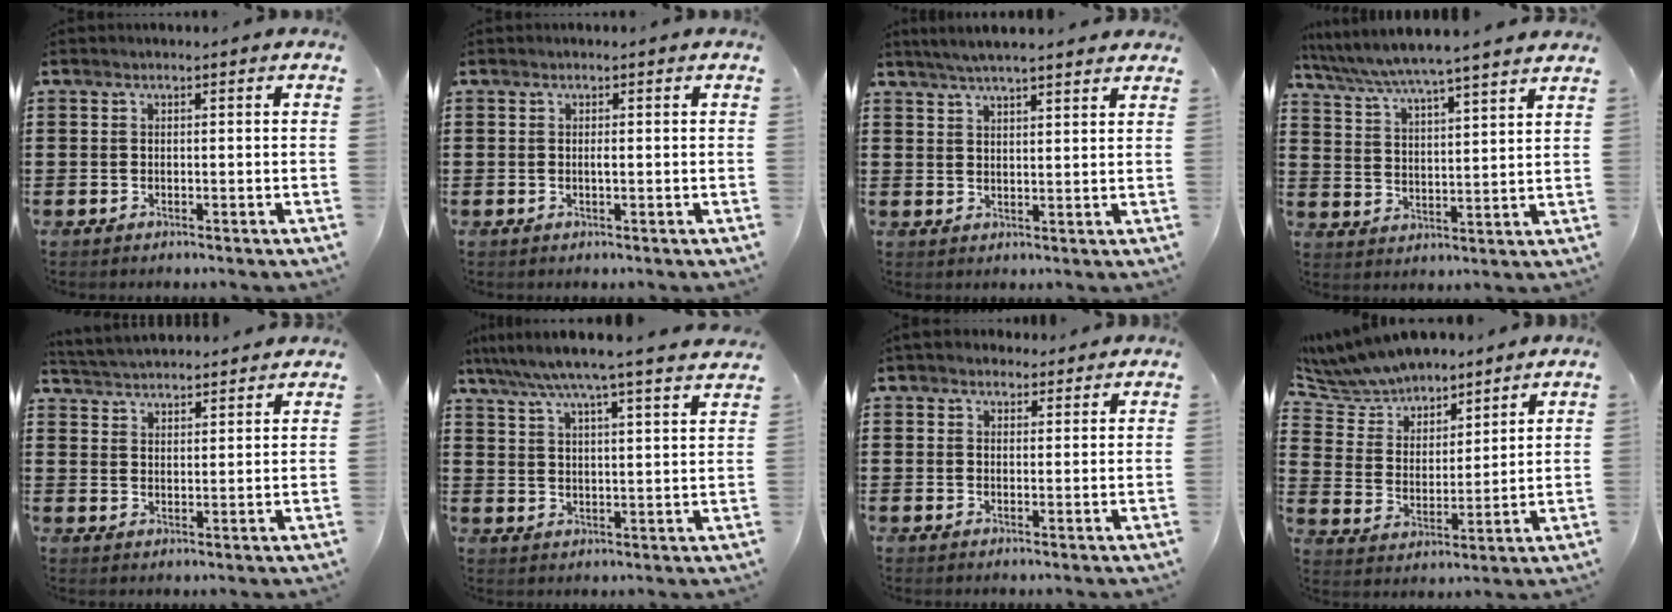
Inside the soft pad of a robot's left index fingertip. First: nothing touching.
{"total": 0.7, "force": [0.1, 0.0, 0.7], "torque": [-0.014, -0.004, 0.002]}
{"total": 3.9, "force": [3.6, 0.3, 1.5], "torque": [-0.037, -0.004, 0.066]}
{"total": 5.7, "force": [5.4, -0.4, 1.7], "torque": [-0.056, -0.035, 0.091]}
{"total": 3.5, "force": [3.5, 0.3, -0.2], "torque": [-0.012, -0.017, 0.062]}
{"total": 6.1, "force": [5.4, -0.7, 2.6], "torque": [-0.073, -0.035, 0.090]}
{"total": 2.8, "force": [2.5, 1.3, 0.5], "torque": [-0.017, 0.002, 0.047]}
{"total": 7.5, "force": [7.2, 1.9, 0.8], "torque": [-0.060, -0.041, 0.130]}